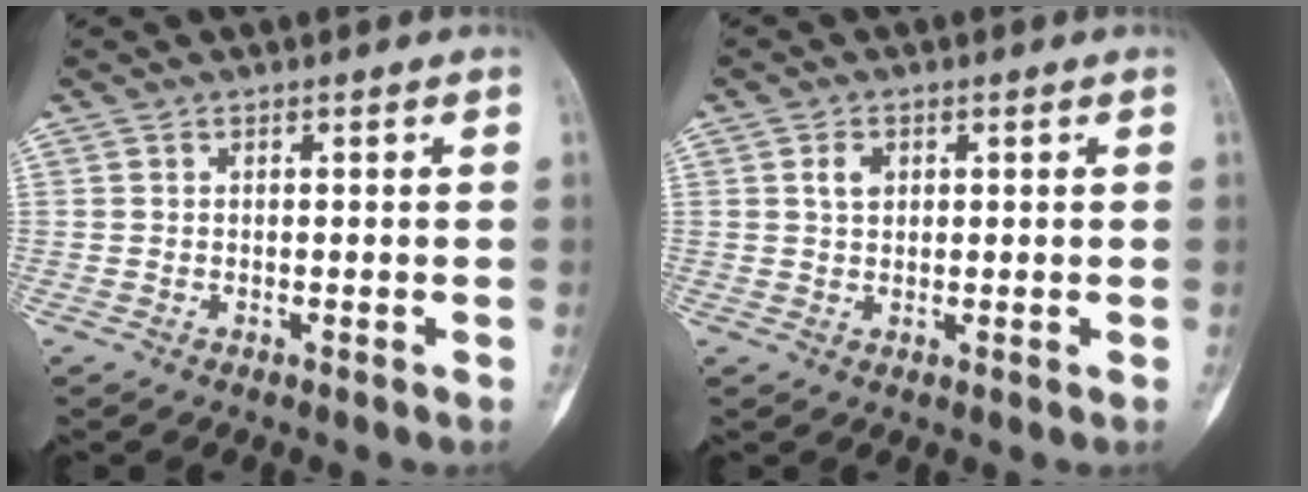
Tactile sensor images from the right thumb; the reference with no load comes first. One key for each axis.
{"total": 2.6, "fx": 0.9, "fy": 1.8, "fz": 1.6, "tx": -0.024, "ty": 0.000, "tz": 0.015}